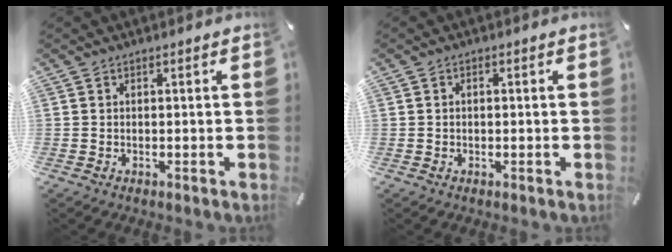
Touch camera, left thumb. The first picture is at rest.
{"total": 0.8, "force": [-0.1, 0.5, 0.6], "torque": [-0.012, 0.002, -0.002]}